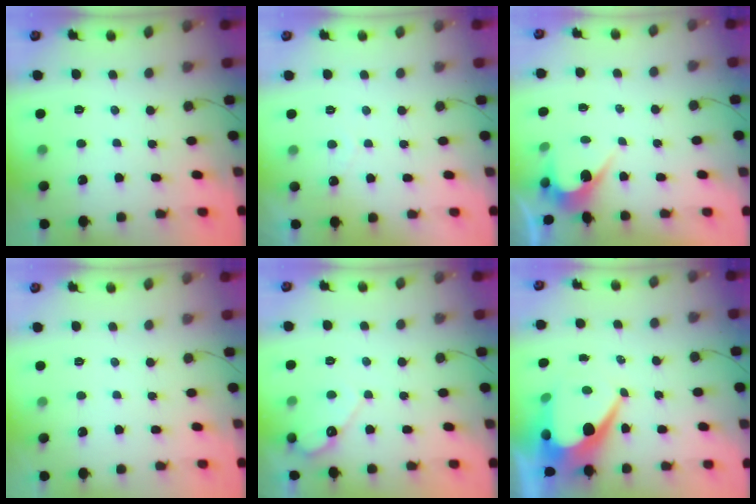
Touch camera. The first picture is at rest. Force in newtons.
{"total": 2.2, "press": 2.2, "slide": 0.1}
{"total": 2.8, "press": 2.8, "slide": 0.1}
{"total": 0.0}
{"total": 4.9, "press": 4.9, "slide": 0.4}
{"total": 10.9, "press": 10.9, "slide": 0.9}